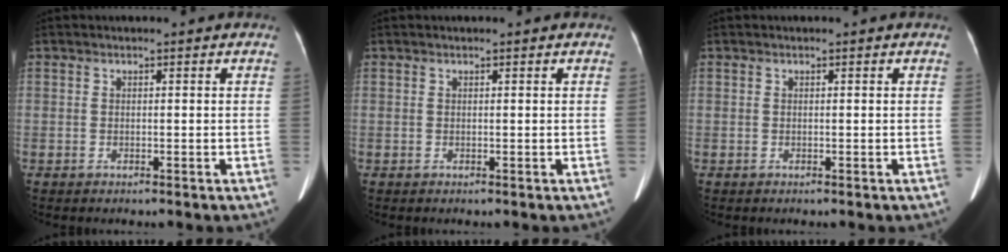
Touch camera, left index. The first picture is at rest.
{"total": 0.0}
{"total": 0.0}